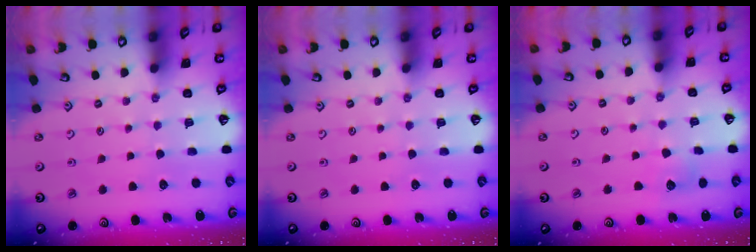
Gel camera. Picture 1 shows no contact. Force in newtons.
{"total": 0.0}
{"total": 7.5, "press": 7.5, "slide": 0.7}